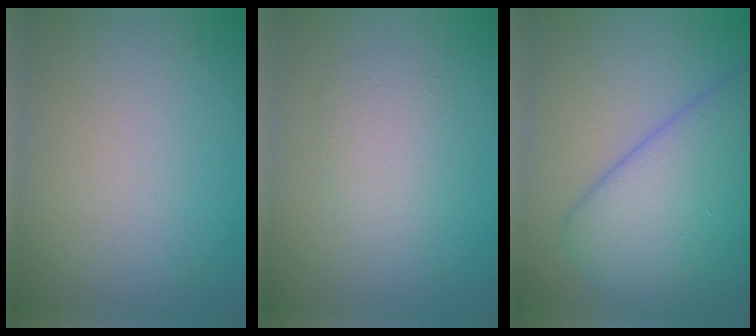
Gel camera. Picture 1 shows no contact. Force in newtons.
{"total": 2.0, "press": 2.0, "slide": 0.0}
{"total": 8.9, "press": 8.9, "slide": 0.1}